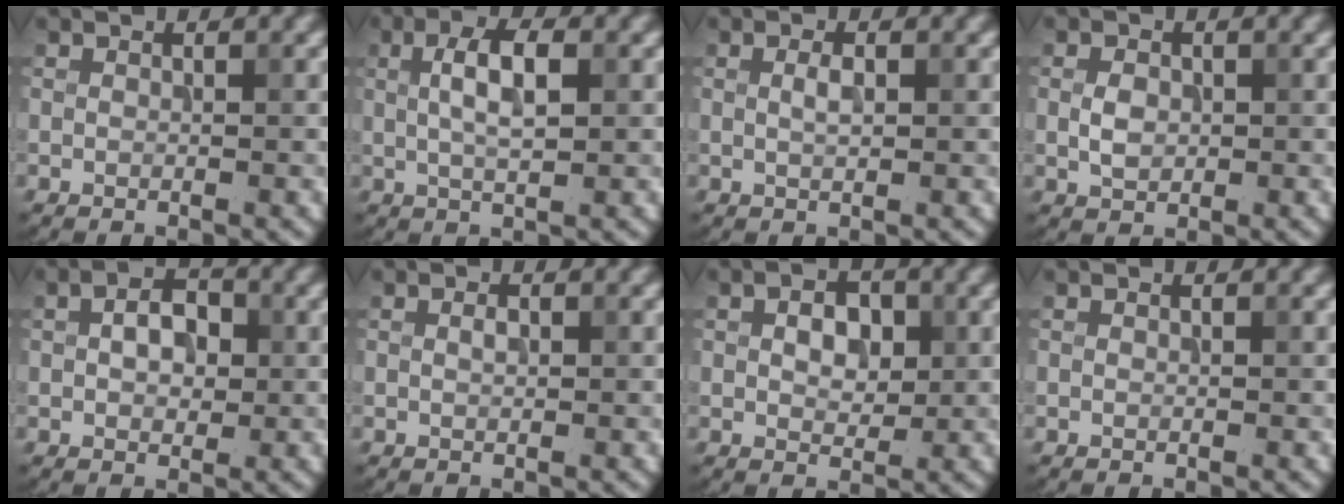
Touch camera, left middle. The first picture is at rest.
{"total": 4.0, "force": [0.8, 1.4, 3.7], "torque": [-0.074, 0.006, 0.014]}
{"total": 1.4, "force": [0.2, 0.6, 1.2], "torque": [-0.027, 0.002, 0.004]}
{"total": 2.1, "force": [0.0, 1.5, 1.4], "torque": [-0.028, 0.000, -0.001]}
{"total": 3.4, "force": [0.4, 2.3, 2.6], "torque": [-0.044, 0.006, 0.003]}
{"total": 0.8, "force": [0.1, 0.4, 0.7], "torque": [-0.013, 0.001, 0.002]}
{"total": 3.2, "force": [0.5, 2.1, 2.3], "torque": [-0.041, 0.002, 0.008]}
{"total": 0.0}